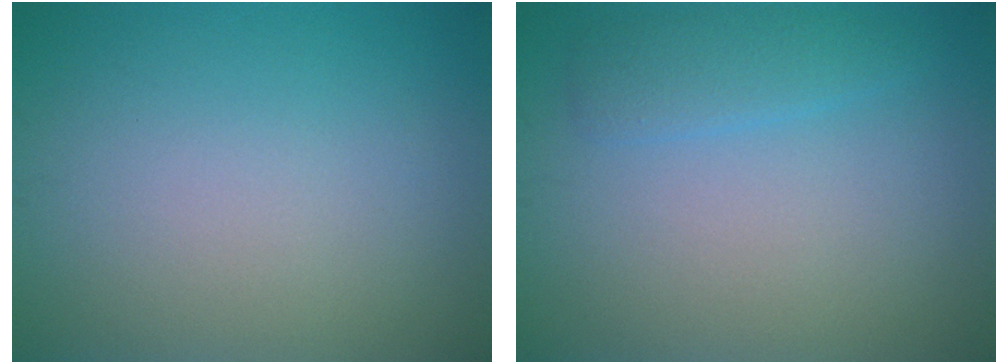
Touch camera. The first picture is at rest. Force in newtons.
{"total": 1.9, "press": 1.9, "slide": 0.2}